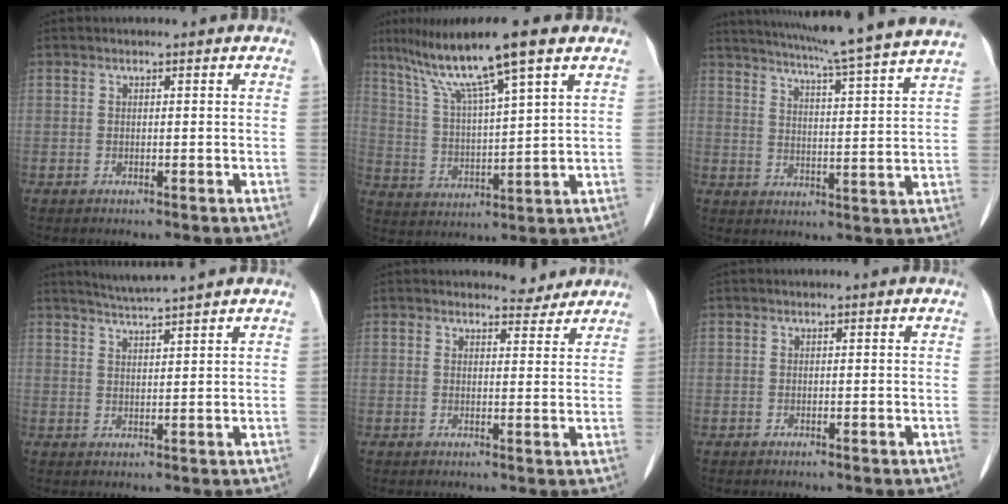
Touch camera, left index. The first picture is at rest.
{"total": 12.1, "force": [8.3, -0.4, 8.8], "torque": [-0.162, 0.013, 0.148]}
{"total": 20.3, "force": [18.1, -1.9, 9.0], "torque": [-0.153, -0.036, 0.233]}
{"total": 5.3, "force": [4.8, -1.2, 1.9], "torque": [-0.037, 0.012, 0.081]}
{"total": 3.3, "force": [3.2, 0.9, 0.0], "torque": [-0.001, -0.010, 0.036]}
{"total": 0.0}